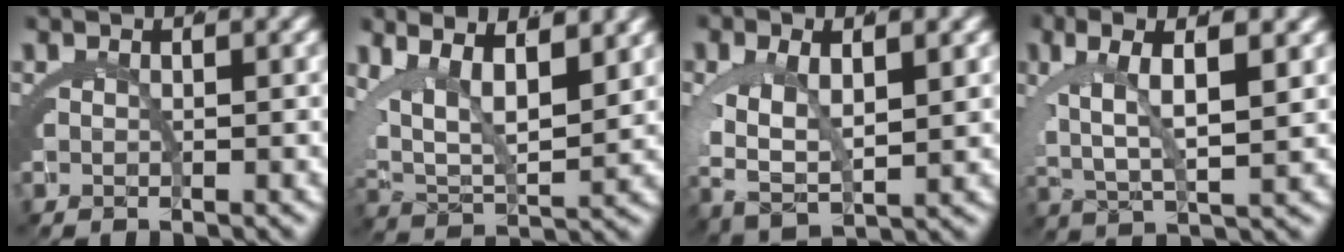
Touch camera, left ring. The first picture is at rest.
{"total": 10.0, "force": [1.9, 7.0, 6.8], "torque": [-0.138, -0.020, 0.033]}
{"total": 6.4, "force": [-0.3, 4.2, 4.8], "torque": [-0.122, -0.029, 0.011]}
{"total": 6.3, "force": [1.5, 2.5, 5.6], "torque": [-0.102, -0.001, 0.033]}